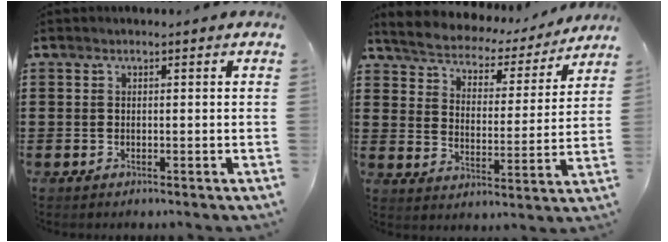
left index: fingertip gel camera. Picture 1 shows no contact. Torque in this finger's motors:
{"motor_torque": [0.95, -1.20, 0.19, 0.04]}